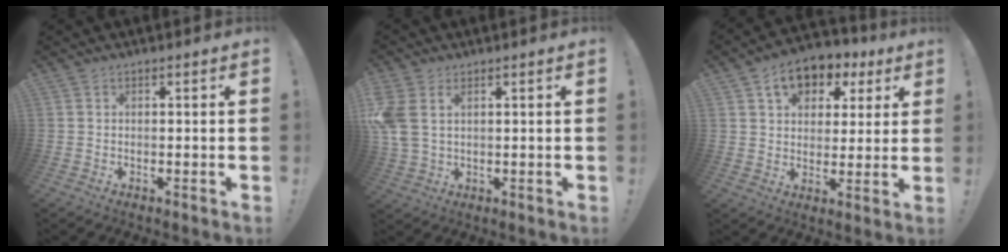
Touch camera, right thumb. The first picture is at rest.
{"total": 6.3, "force": [2.3, 4.0, 4.3], "torque": [-0.099, -0.010, 0.048]}
{"total": 10.5, "force": [5.3, 7.6, 4.9], "torque": [-0.075, -0.021, 0.102]}